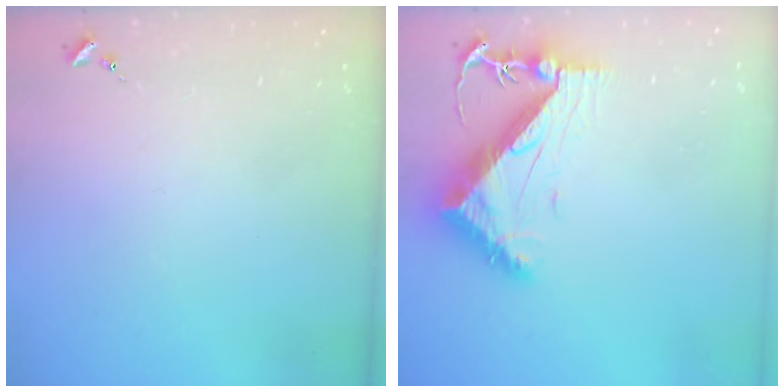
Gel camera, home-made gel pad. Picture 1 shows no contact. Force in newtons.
{"total": 9.5, "press": 9.5, "slide": 1.1}